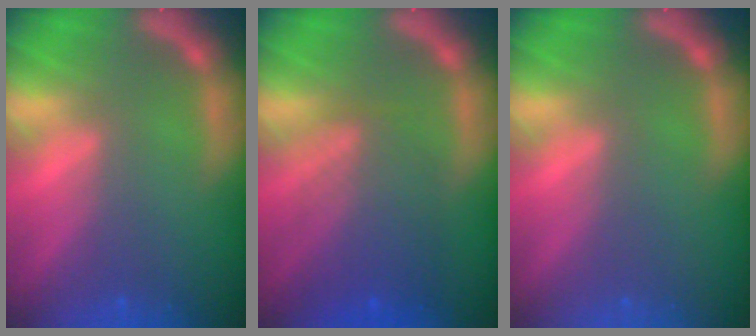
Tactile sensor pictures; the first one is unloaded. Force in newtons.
{"total": 6.1}
{"total": 0.0}